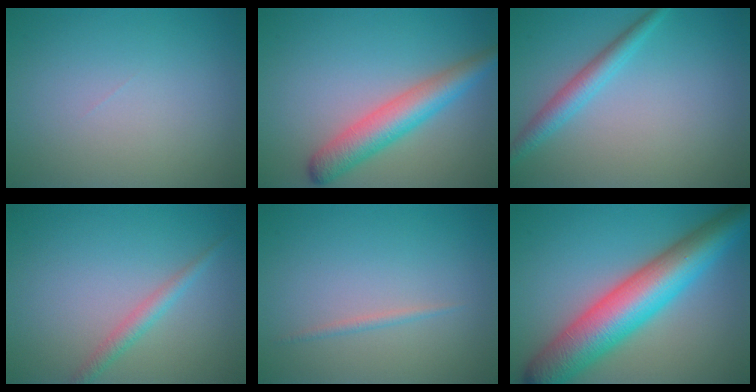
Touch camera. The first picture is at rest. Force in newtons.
{"total": 4.9, "press": 4.9, "slide": 0.1}
{"total": 2.6, "press": 2.6, "slide": 0.1}
{"total": 1.7, "press": 1.7, "slide": 0.0}
{"total": 0.7, "press": 0.7, "slide": 0.1}
{"total": 10.5, "press": 10.5, "slide": 0.2}